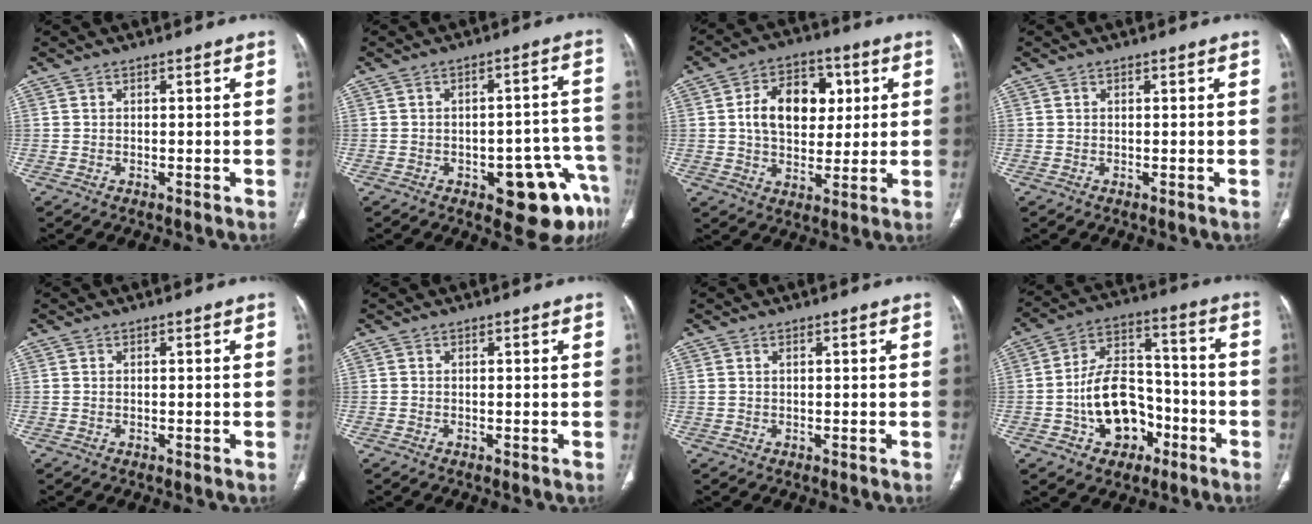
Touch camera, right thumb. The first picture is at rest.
{"total": 12.3, "force": [-6.1, 5.0, 9.5], "torque": [-0.075, 0.043, -0.066]}
{"total": 13.7, "force": [2.8, 9.4, 9.6], "torque": [-0.116, 0.006, 0.045]}
{"total": 0.0}
{"total": 0.0}
{"total": 0.0}
{"total": 0.7, "force": [0.4, 0.3, 0.5], "torque": [-0.014, 0.010, 0.011]}
{"total": 14.8, "force": [-5.1, 10.3, 9.3], "torque": [-0.123, 0.054, -0.081]}